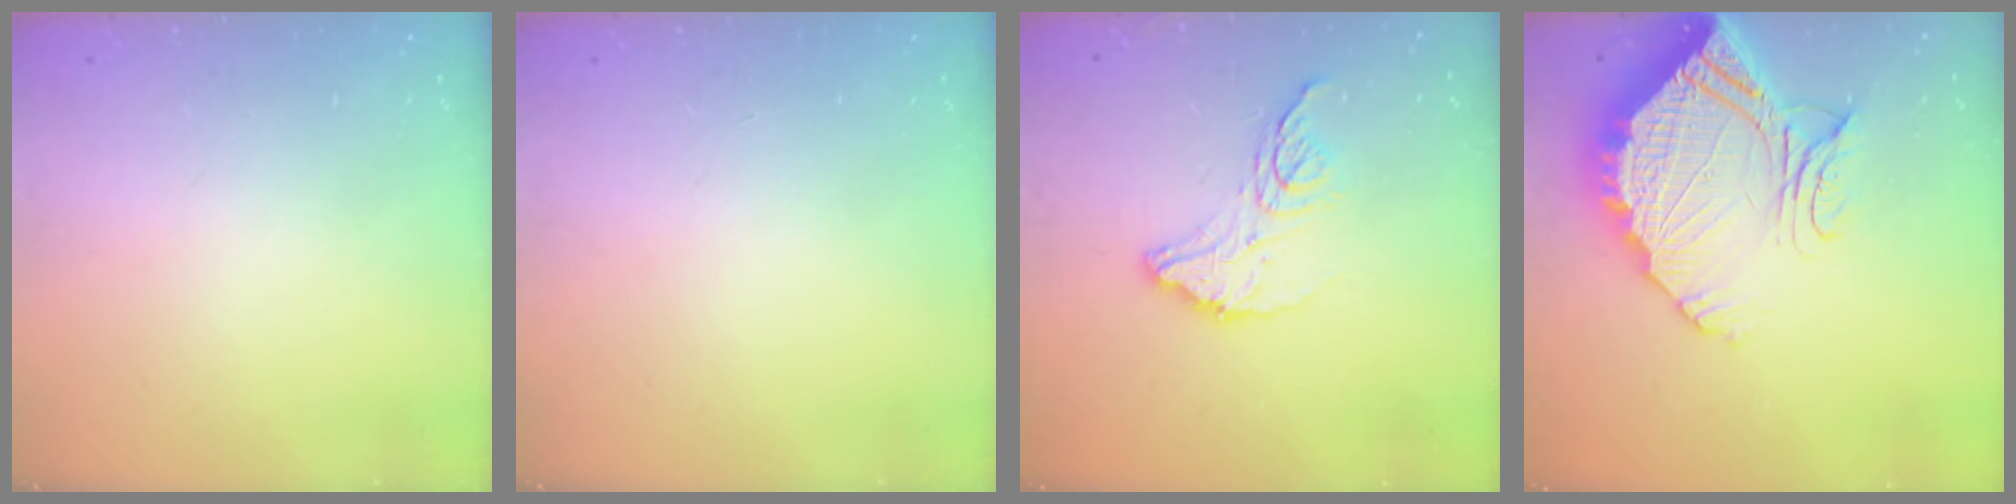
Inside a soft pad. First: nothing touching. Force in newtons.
{"total": 0.0}
{"total": 12.3, "press": 12.2, "slide": 1.2}
{"total": 19.5, "press": 19.4, "slide": 1.5}